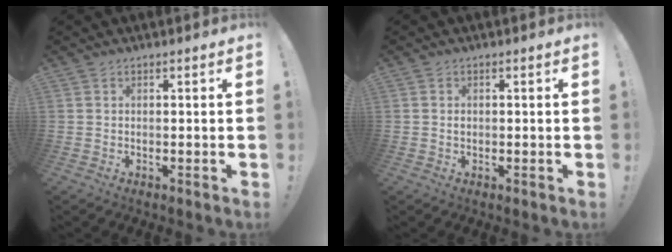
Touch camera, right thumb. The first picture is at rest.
{"total": 0.5, "force": [0.0, 0.5, 0.1], "torque": [-0.004, 0.003, 0.000]}